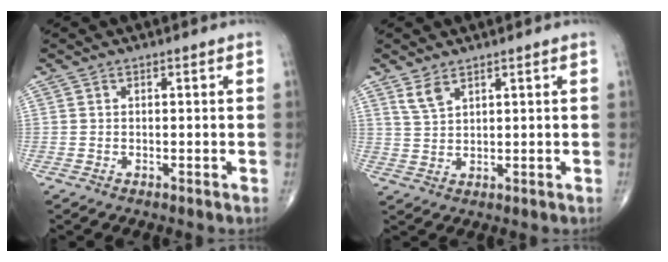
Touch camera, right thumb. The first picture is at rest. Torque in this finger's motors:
{"motor_torque": [-0.39, 0.27, 0.46, 0.19, 0.00]}